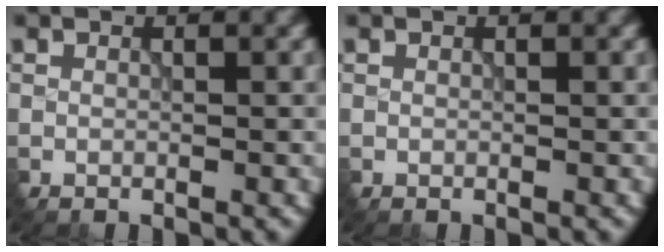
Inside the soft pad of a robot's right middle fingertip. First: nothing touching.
{"total": 0.0}